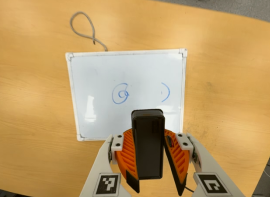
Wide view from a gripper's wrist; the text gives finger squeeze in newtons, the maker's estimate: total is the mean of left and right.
{"total": 7.8, "left": 8.6, "right": 7.0}